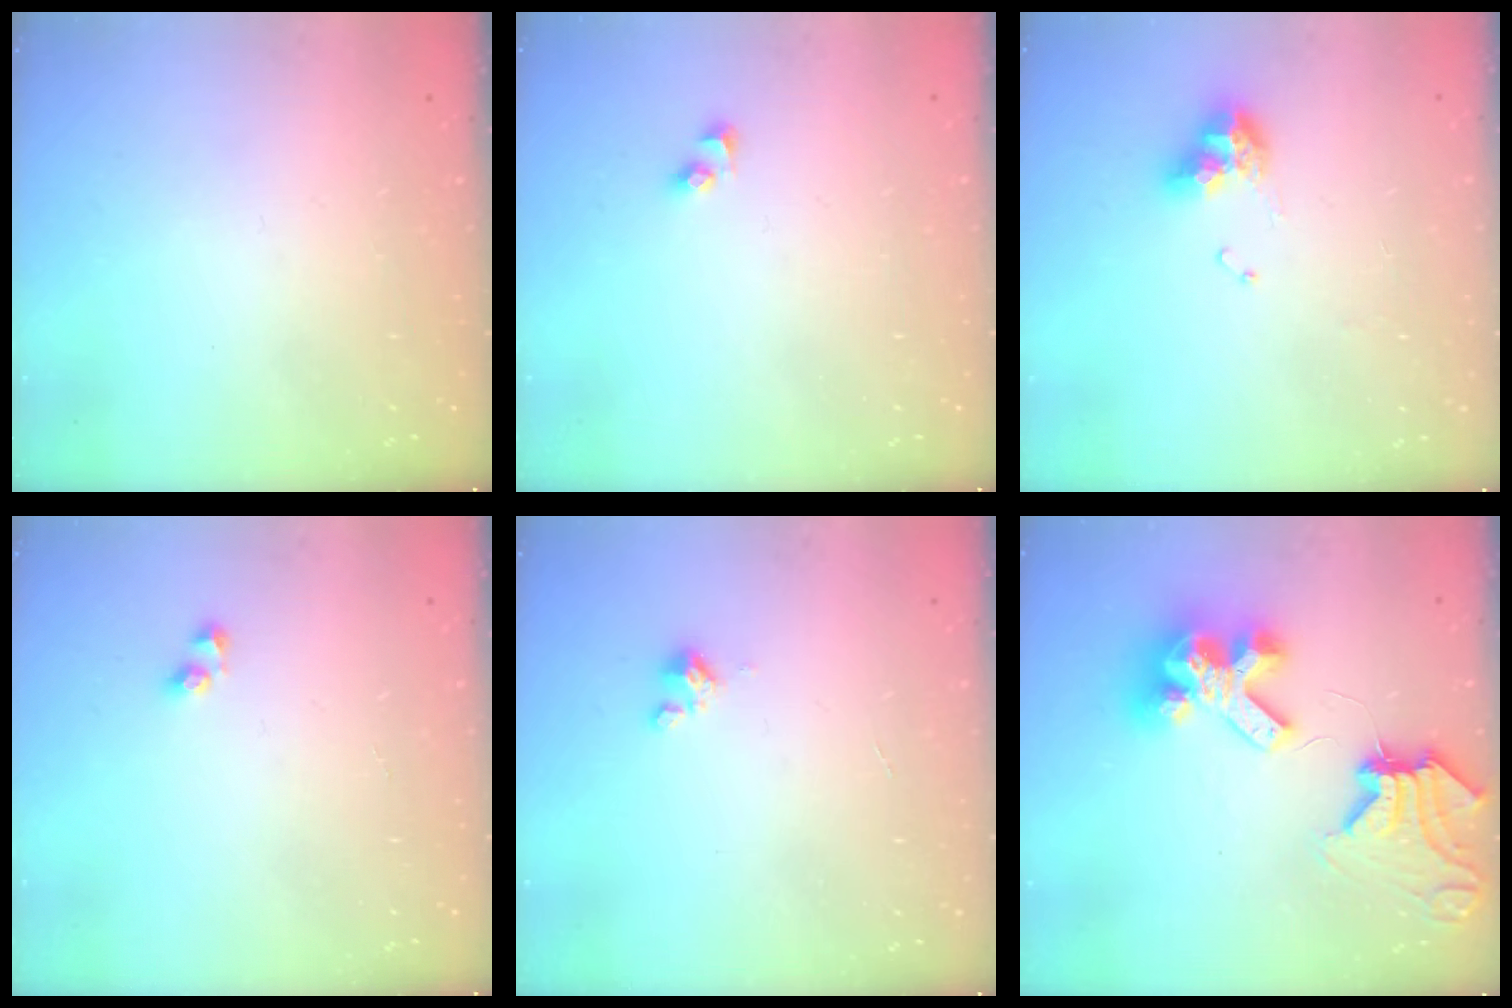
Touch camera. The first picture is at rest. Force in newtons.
{"total": 2.3, "press": 2.3, "slide": 0.2}
{"total": 9.1, "press": 9.0, "slide": 1.0}
{"total": 2.7, "press": 2.6, "slide": 0.6}
{"total": 0.9, "press": 0.9, "slide": 0.2}
{"total": 15.2, "press": 15.1, "slide": 2.0}